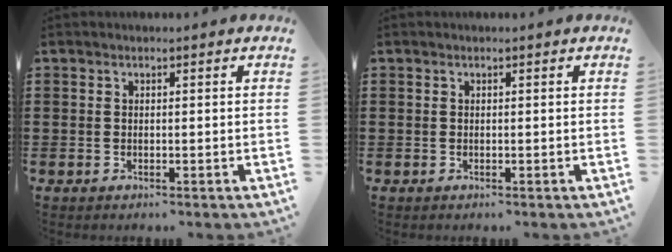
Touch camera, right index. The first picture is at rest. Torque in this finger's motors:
{"motor_torque": [0.00, 0.00, 0.03, 0.00]}